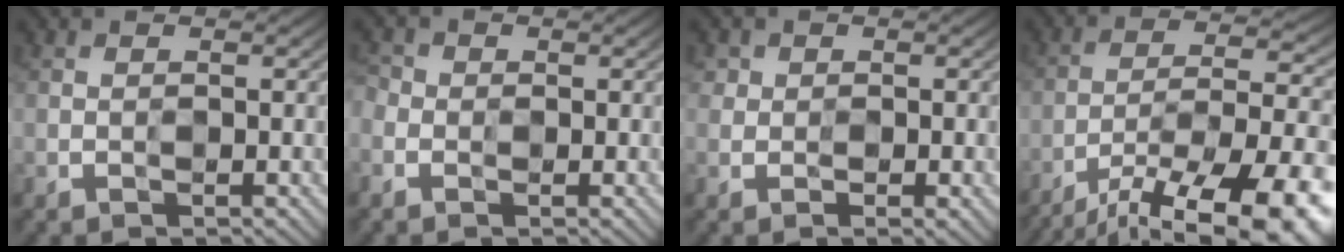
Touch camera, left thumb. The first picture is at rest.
{"total": 2.7, "force": [-1.0, 2.2, 1.2], "torque": [-0.039, -0.002, -0.028]}
{"total": 1.7, "force": [0.3, 1.7, 0.3], "torque": [-0.005, -0.004, 0.001]}
{"total": 18.9, "force": [-15.0, 5.2, 10.3], "torque": [-0.141, -0.013, -0.214]}